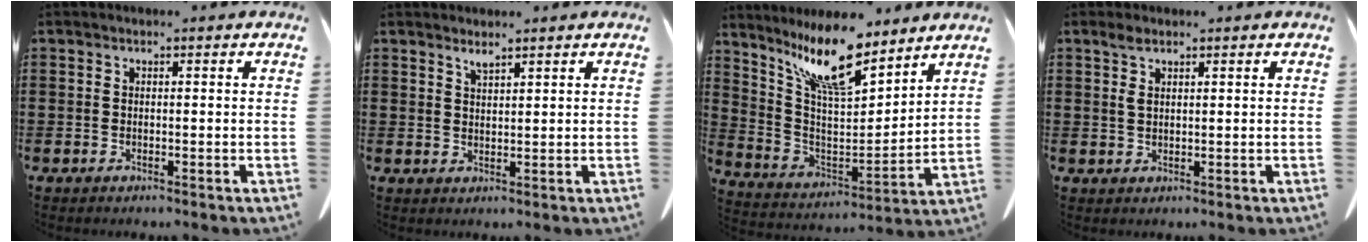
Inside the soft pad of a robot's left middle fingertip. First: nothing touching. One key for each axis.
{"total": 1.8, "fx": 1.7, "fy": -0.1, "fz": 0.6, "tx": -0.014, "ty": -0.003, "tz": 0.033}
{"total": 13.0, "fx": 9.8, "fy": 3.4, "fz": 7.9, "tx": -0.168, "ty": -0.040, "tz": 0.172}
{"total": 1.6, "fx": 0.9, "fy": 0.6, "fz": 1.2, "tx": -0.029, "ty": 0.000, "tz": 0.017}